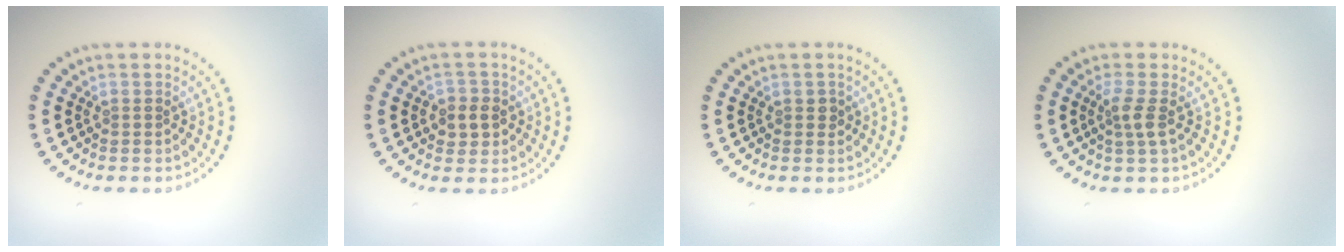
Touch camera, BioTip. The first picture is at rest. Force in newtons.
{"total": 2.1, "press": 2.0, "slide": 0.5}
{"total": 0.8, "press": 0.8, "slide": 0.2}
{"total": 1.7, "press": 1.4, "slide": 1.0}